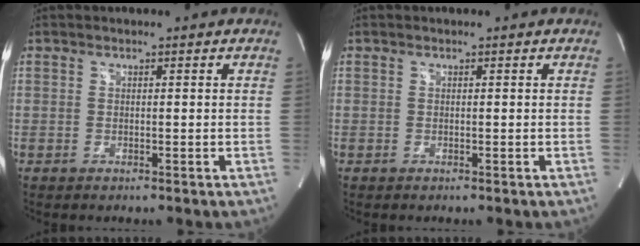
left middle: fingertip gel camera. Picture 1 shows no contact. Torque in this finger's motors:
{"motor_torque": [0.00, 0.00, 0.00, 0.00]}